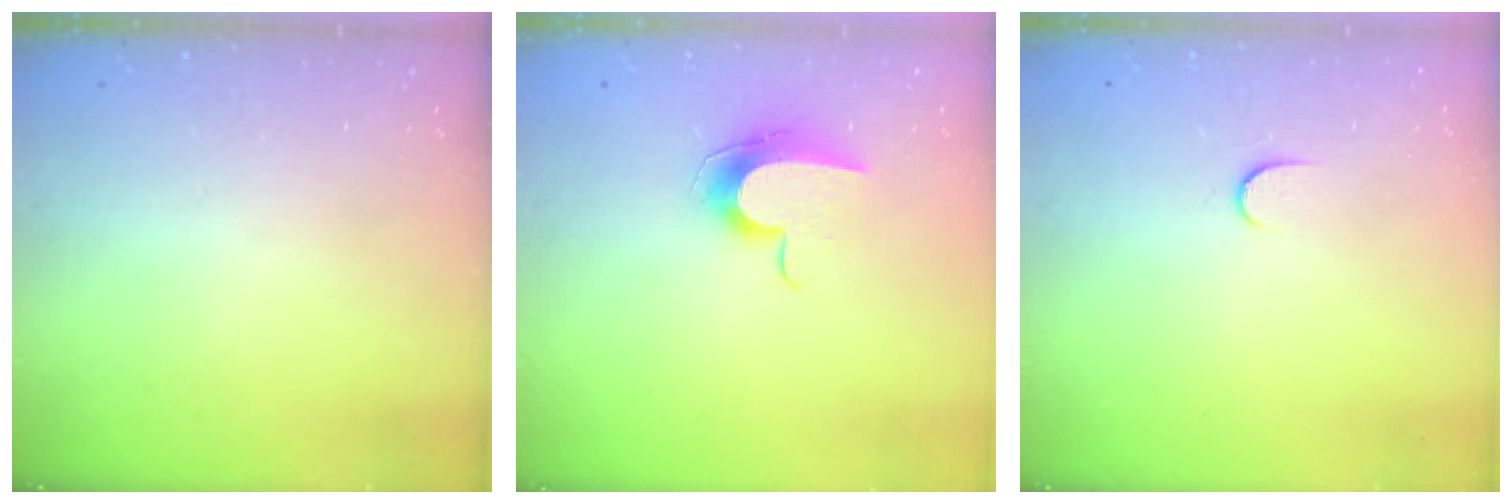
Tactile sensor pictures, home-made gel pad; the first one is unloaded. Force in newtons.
{"total": 10.1, "press": 10.1, "slide": 0.6}
{"total": 3.4, "press": 3.4, "slide": 0.4}